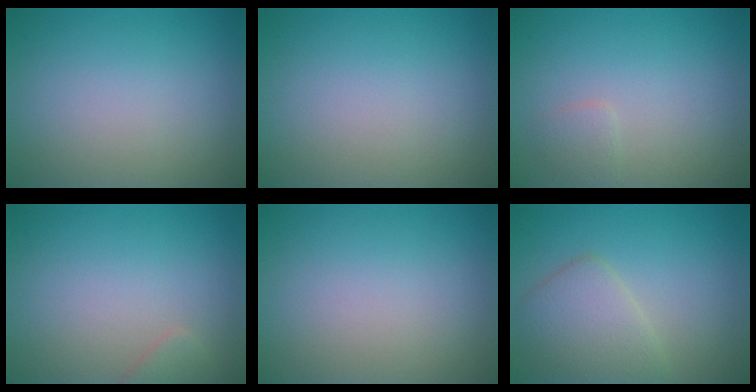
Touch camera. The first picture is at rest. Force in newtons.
{"total": 0.0}
{"total": 1.0, "press": 1.0, "slide": 0.0}
{"total": 1.2, "press": 1.2, "slide": 0.0}
{"total": 0.0}
{"total": 3.8, "press": 3.8, "slide": 0.2}